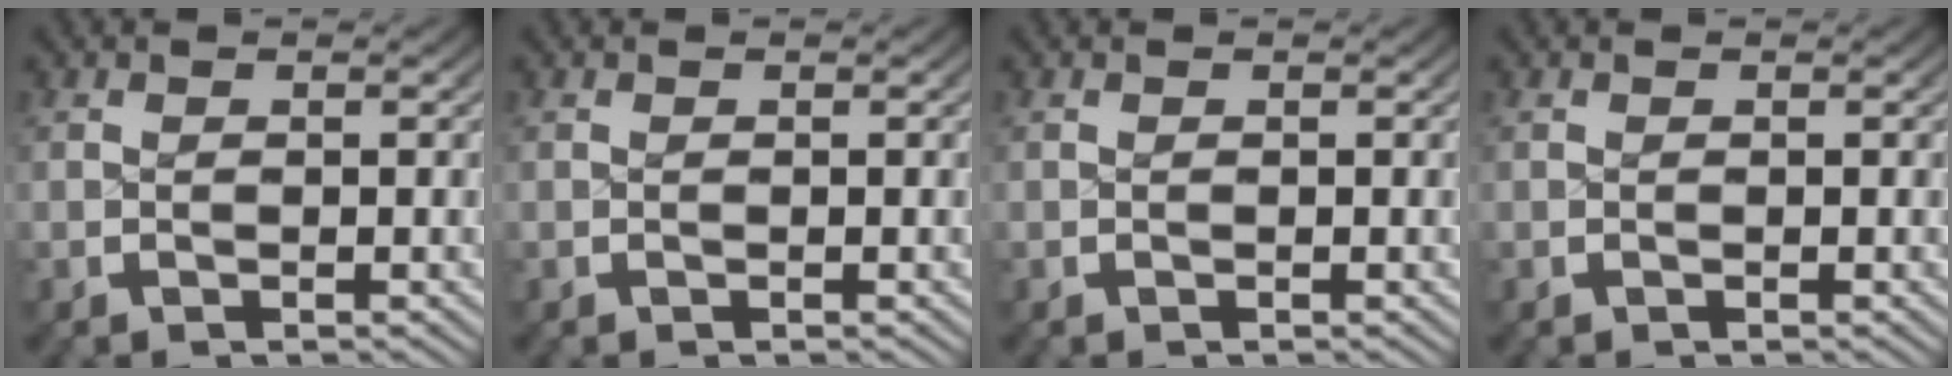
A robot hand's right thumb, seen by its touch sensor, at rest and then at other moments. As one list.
[{"total": 0.0}, {"total": 0.0}, {"total": 0.0}]